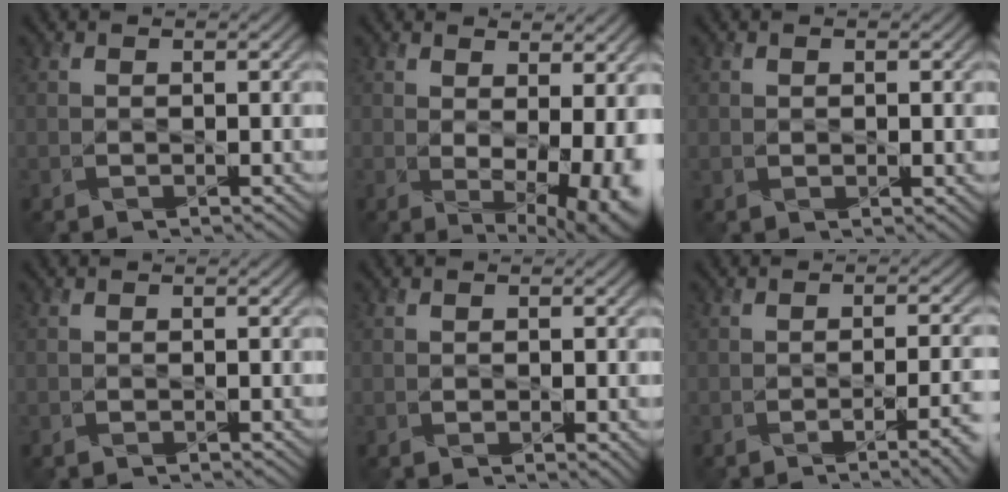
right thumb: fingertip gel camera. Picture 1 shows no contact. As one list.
[{"total": 9.7, "force": [-0.2, 4.3, 8.7], "torque": [-0.099, -0.014, 0.024]}, {"total": 1.1, "force": [0.2, 0.6, 0.9], "torque": [-0.014, -0.002, 0.010]}, {"total": 0.0}, {"total": 1.3, "force": [0.2, 0.4, 1.2], "torque": [-0.019, -0.004, 0.008]}, {"total": 6.2, "force": [-2.2, 1.9, 5.5], "torque": [-0.063, -0.010, -0.023]}]